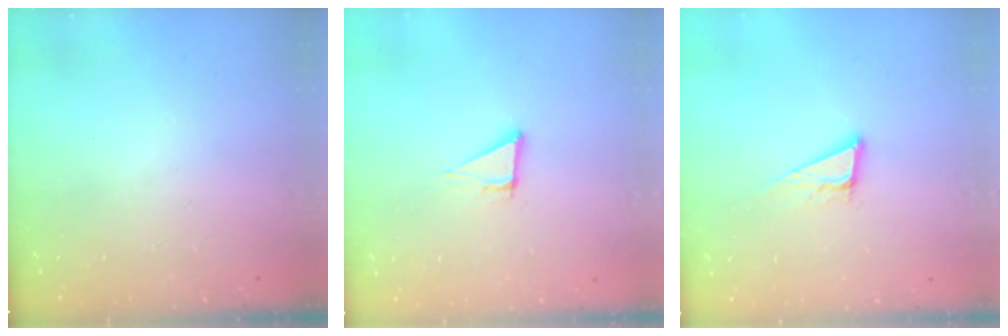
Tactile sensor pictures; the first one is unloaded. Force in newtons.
{"total": 3.8, "press": 3.7, "slide": 0.4}
{"total": 7.6, "press": 7.3, "slide": 2.3}